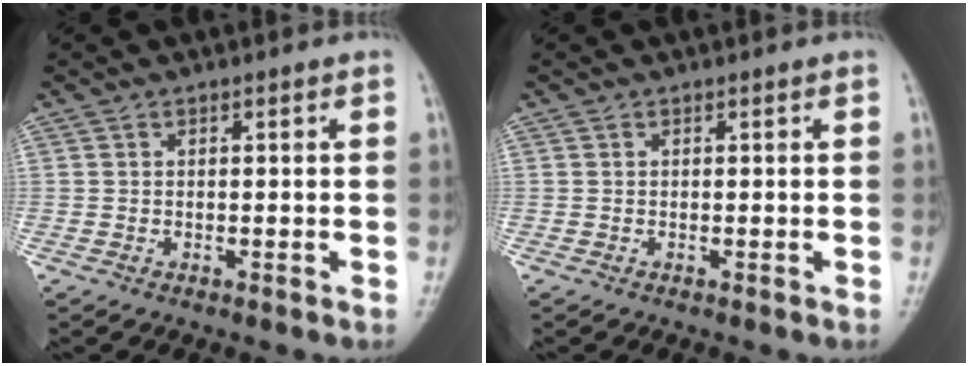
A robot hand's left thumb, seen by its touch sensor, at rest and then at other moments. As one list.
[{"total": 0.0}]